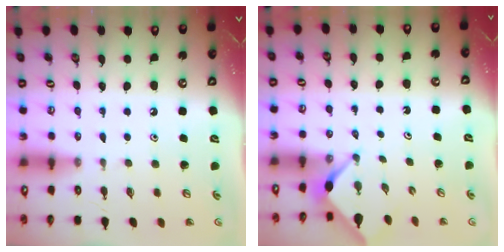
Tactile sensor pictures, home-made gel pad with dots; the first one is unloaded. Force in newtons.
{"total": 3.0, "press": 3.0, "slide": 0.3}